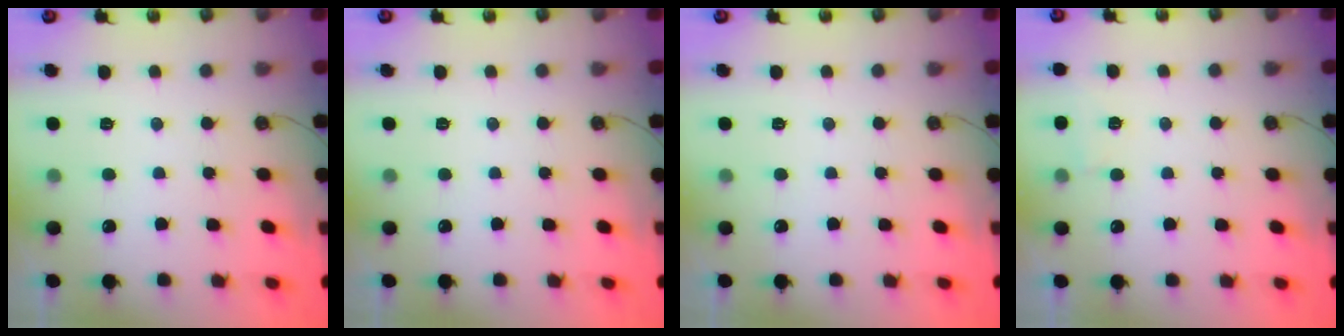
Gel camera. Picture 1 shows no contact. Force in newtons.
{"total": 0.0}
{"total": 0.0}
{"total": 2.6, "press": 2.4, "slide": 0.9}